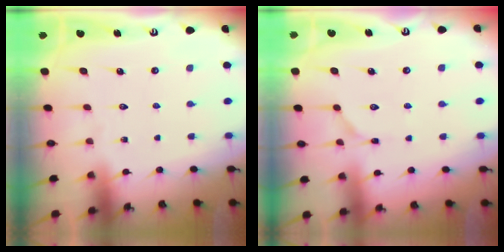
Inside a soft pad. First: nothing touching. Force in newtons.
{"total": 4.0, "press": 4.0, "slide": 0.4}